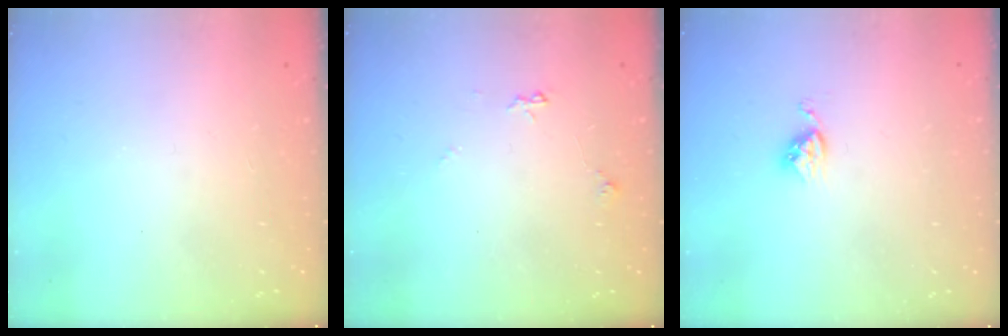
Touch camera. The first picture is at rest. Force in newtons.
{"total": 5.2, "press": 5.1, "slide": 0.7}
{"total": 3.9, "press": 3.9, "slide": 0.4}